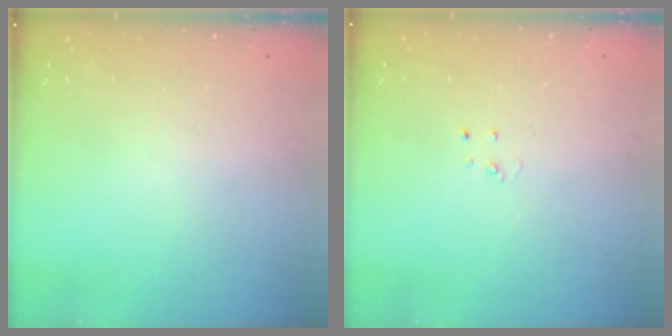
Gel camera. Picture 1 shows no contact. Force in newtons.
{"total": 2.6, "press": 2.6, "slide": 0.2}